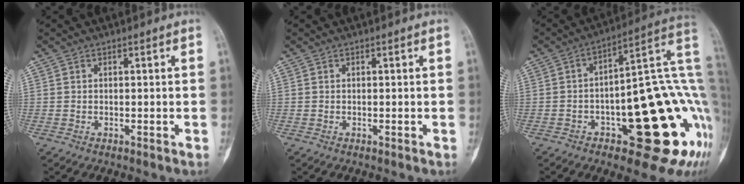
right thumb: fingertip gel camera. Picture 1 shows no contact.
{"total": 0.0}
{"total": 25.1, "force": [-5.4, 8.7, 23.0], "torque": [-0.235, 0.021, -0.062]}